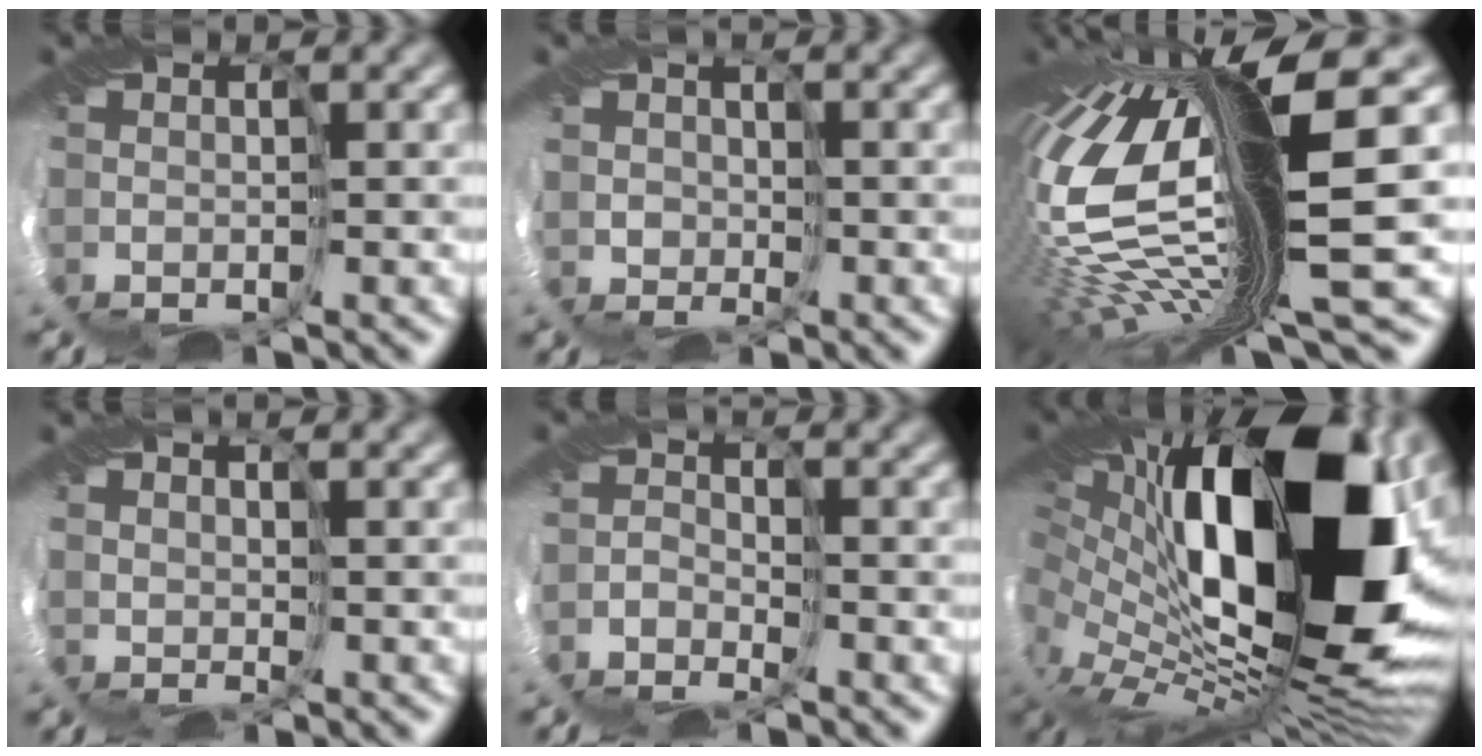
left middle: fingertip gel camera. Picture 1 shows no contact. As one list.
[{"total": 2.3, "force": [1.3, 0.0, -2.0], "torque": [0.027, 0.005, 0.024]}, {"total": 15.4, "force": [0.8, 3.9, 14.8], "torque": [-0.318, -0.026, 0.030]}, {"total": 2.7, "force": [2.0, -0.9, -1.6], "torque": [0.012, 0.008, 0.041]}, {"total": 1.2, "force": [-0.7, 0.0, -1.0], "torque": [0.021, 0.007, -0.011]}, {"total": 15.5, "force": [3.1, 8.4, 12.7], "torque": [-0.230, -0.002, 0.048]}]